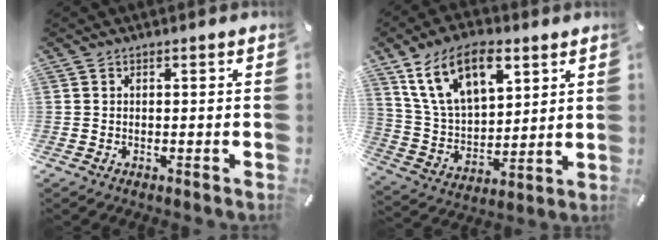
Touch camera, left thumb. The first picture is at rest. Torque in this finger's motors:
{"motor_torque": [2.51, 2.50, 1.44, -1.33, 0.55]}